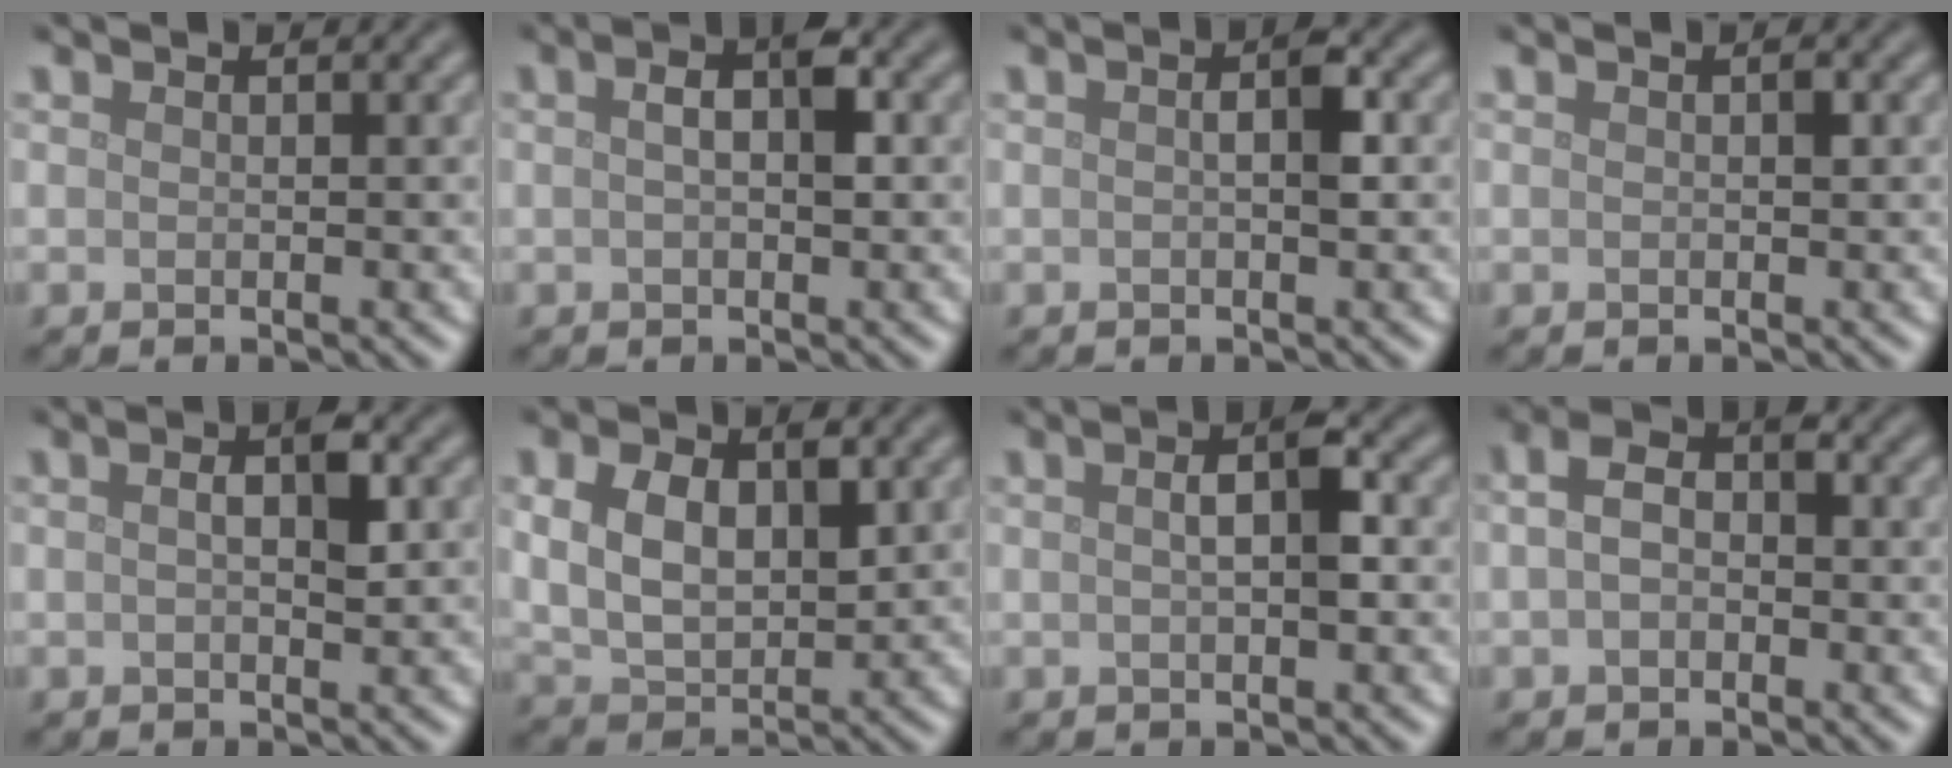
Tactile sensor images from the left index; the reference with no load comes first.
{"total": 3.0, "force": [0.4, 1.1, 2.8], "torque": [-0.047, 0.008, 0.003]}
{"total": 1.9, "force": [0.1, 0.4, 1.9], "torque": [-0.030, 0.005, 0.001]}
{"total": 0.5, "force": [0.1, 0.2, 0.5], "torque": [-0.007, 0.000, 0.000]}
{"total": 2.5, "force": [0.4, 0.7, 2.4], "torque": [-0.040, 0.006, 0.002]}
{"total": 5.4, "force": [1.2, 3.2, 4.2], "torque": [-0.083, -0.002, 0.023]}
{"total": 3.0, "force": [0.3, 0.7, 2.9], "torque": [-0.051, 0.008, 0.003]}
{"total": 2.9, "force": [0.1, 1.9, 2.2], "torque": [-0.043, 0.009, -0.006]}